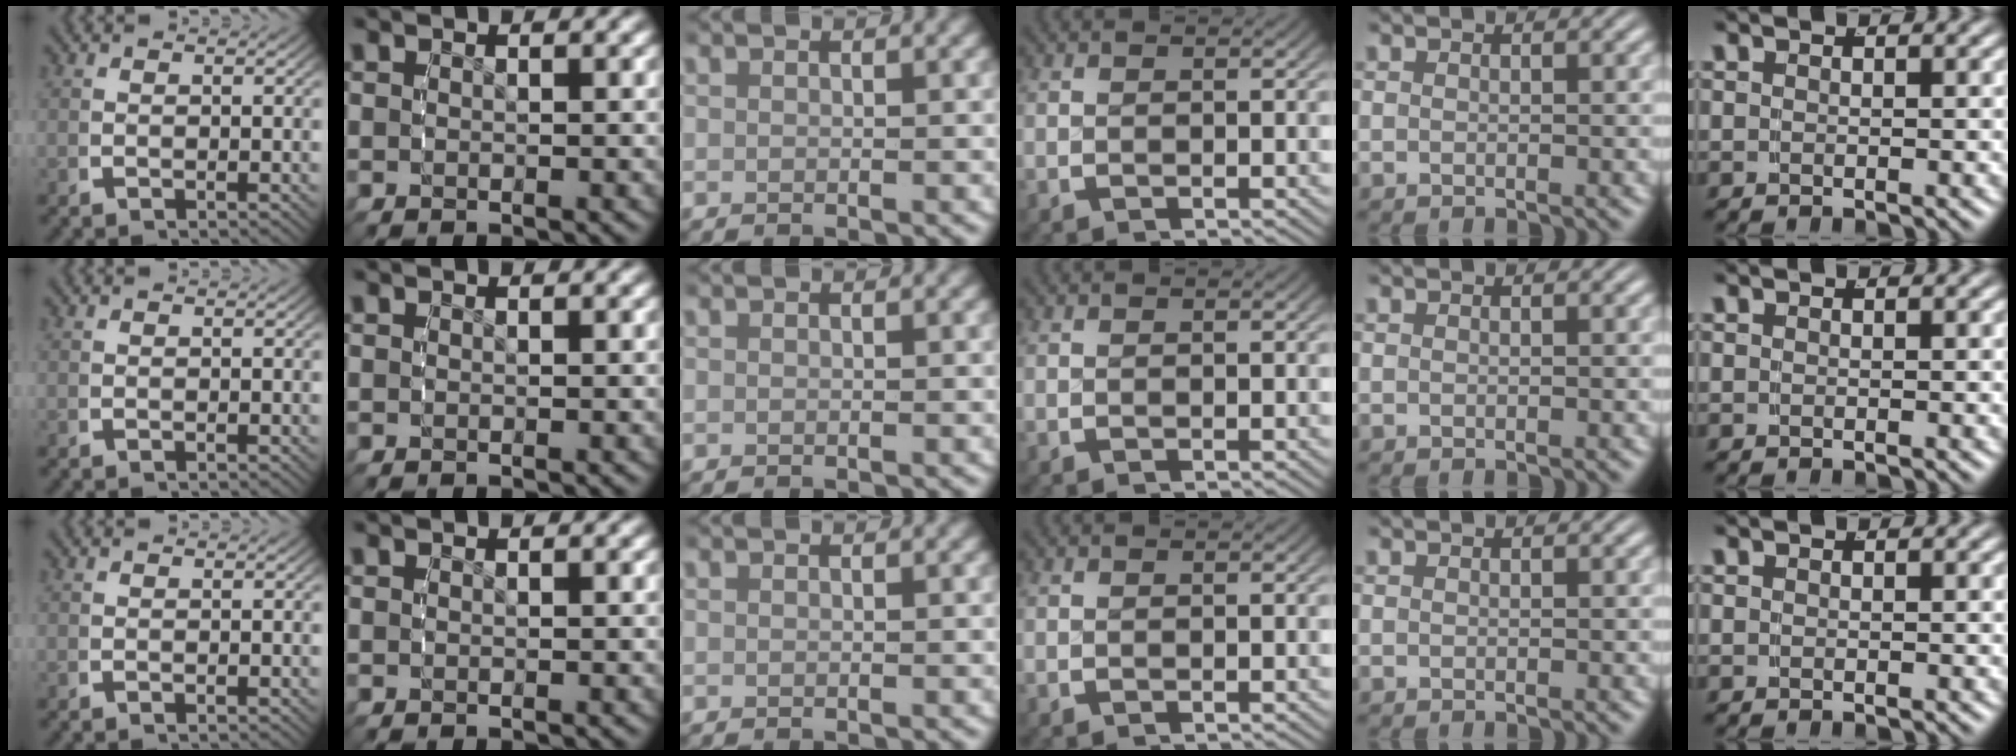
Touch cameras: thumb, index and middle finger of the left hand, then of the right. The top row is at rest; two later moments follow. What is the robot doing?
{"motion": "reach", "object": "shoes"}